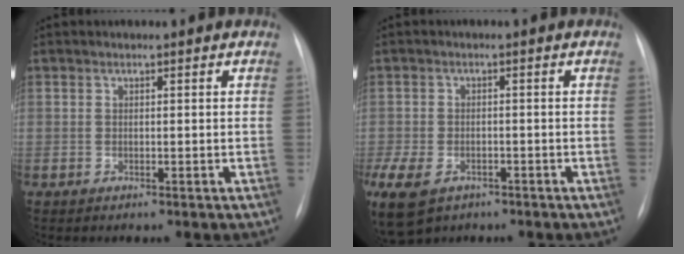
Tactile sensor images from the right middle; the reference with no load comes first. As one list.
[{"total": 15.9, "force": [-8.2, 10.9, 8.2], "torque": [-0.247, -0.025, -0.120]}]